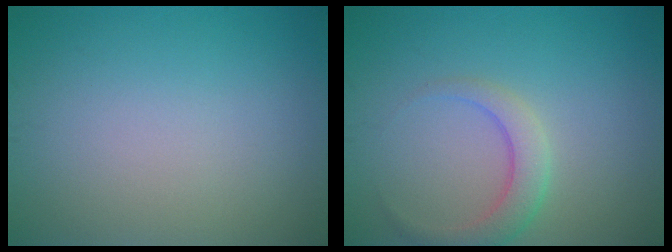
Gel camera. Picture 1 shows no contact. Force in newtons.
{"total": 2.9, "press": 2.9, "slide": 0.1}